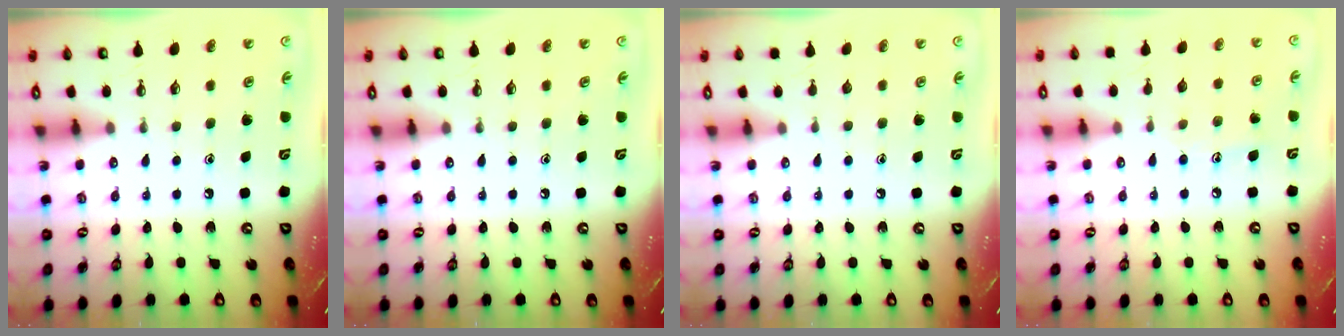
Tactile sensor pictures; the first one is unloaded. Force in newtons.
{"total": 0.0}
{"total": 0.0}
{"total": 6.3, "press": 6.3, "slide": 0.3}